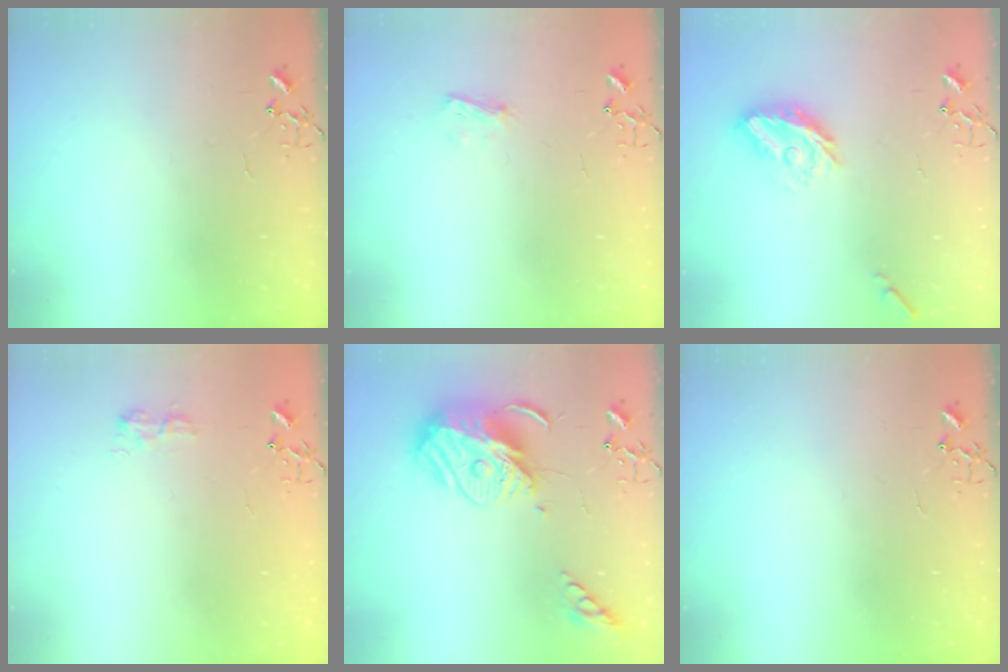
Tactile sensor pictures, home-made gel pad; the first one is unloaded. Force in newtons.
{"total": 6.6, "press": 6.6, "slide": 0.8}
{"total": 11.7, "press": 11.7, "slide": 0.5}
{"total": 8.8, "press": 8.7, "slide": 0.4}
{"total": 15.0, "press": 14.9, "slide": 1.3}
{"total": 0.0}